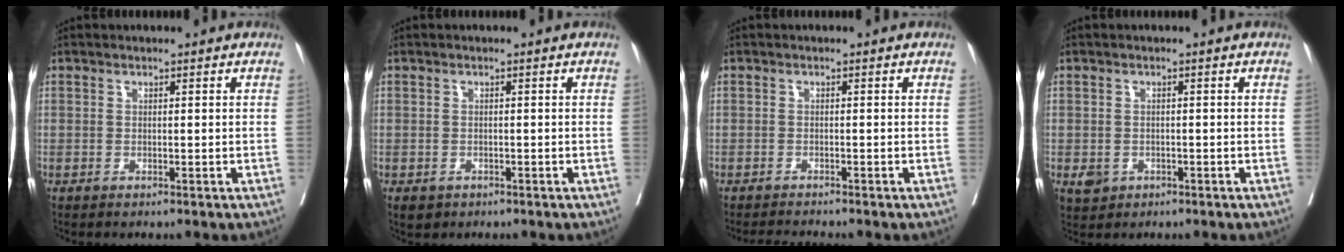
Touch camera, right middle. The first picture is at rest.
{"total": 2.3, "force": [-1.4, 1.6, 0.6], "torque": [-0.008, -0.001, -0.017]}
{"total": 1.9, "force": [-1.8, -0.6, 0.1], "torque": [-0.003, -0.010, -0.031]}
{"total": 2.5, "force": [-0.9, 2.1, 0.8], "torque": [-0.010, 0.002, -0.006]}